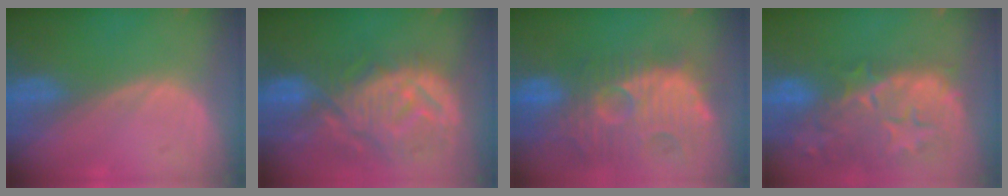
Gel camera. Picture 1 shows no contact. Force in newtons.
{"total": 12.4, "press": 11.0, "slide": 5.7}
{"total": 13.8, "press": 12.3, "slide": 6.4}
{"total": 14.7, "press": 11.8, "slide": 8.7}